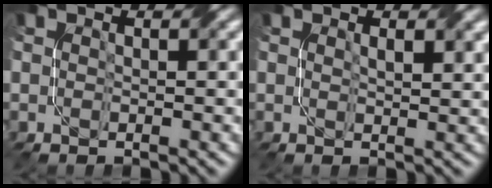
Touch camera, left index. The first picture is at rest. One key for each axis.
{"total": 1.0, "fx": 0.6, "fy": 0.2, "fz": 0.8, "tx": -0.013, "ty": -0.002, "tz": 0.012}